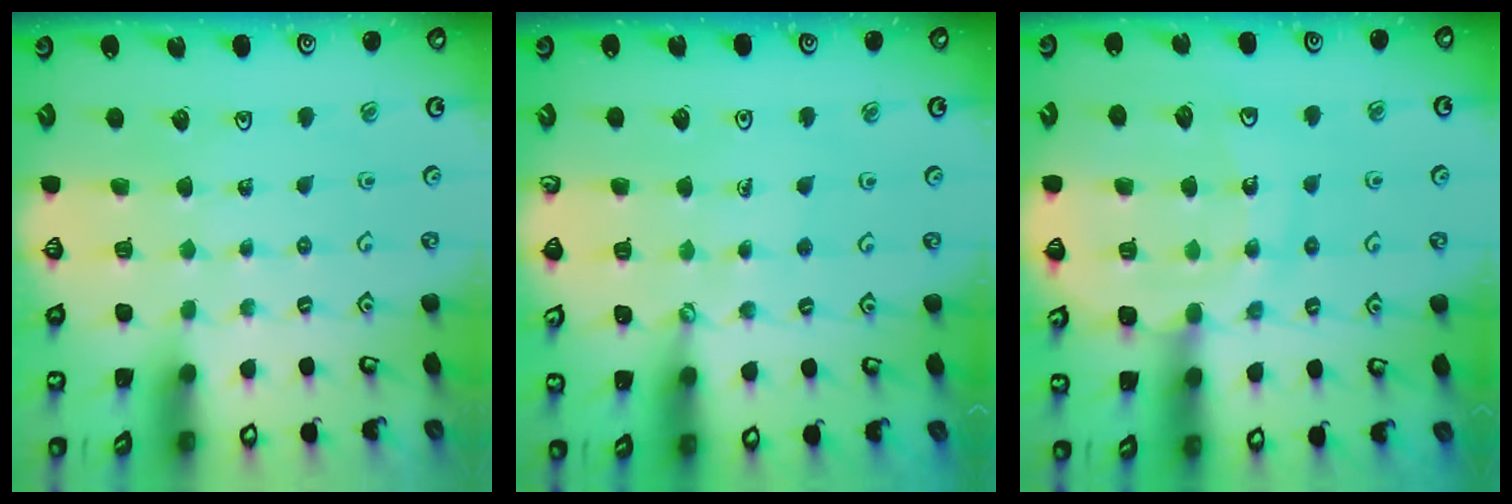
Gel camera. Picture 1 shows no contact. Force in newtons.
{"total": 1.9, "press": 1.9, "slide": 0.1}
{"total": 13.2, "press": 12.9, "slide": 2.7}